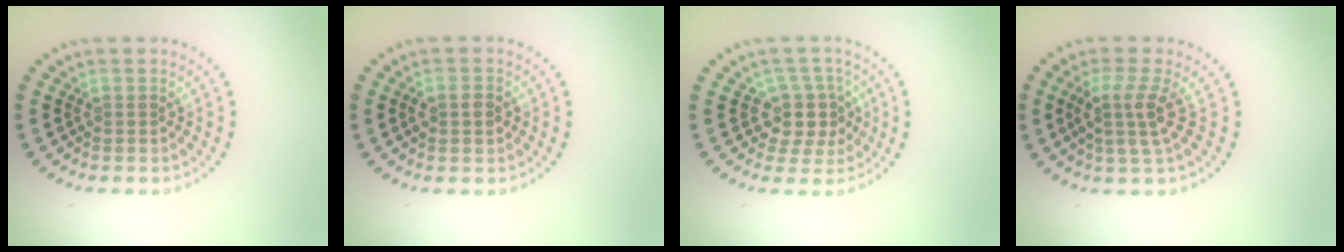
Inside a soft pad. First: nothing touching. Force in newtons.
{"total": 1.5, "press": 1.5, "slide": 0.1}
{"total": 3.1, "press": 2.5, "slide": 1.9}
{"total": 3.1, "press": 2.4, "slide": 1.9}